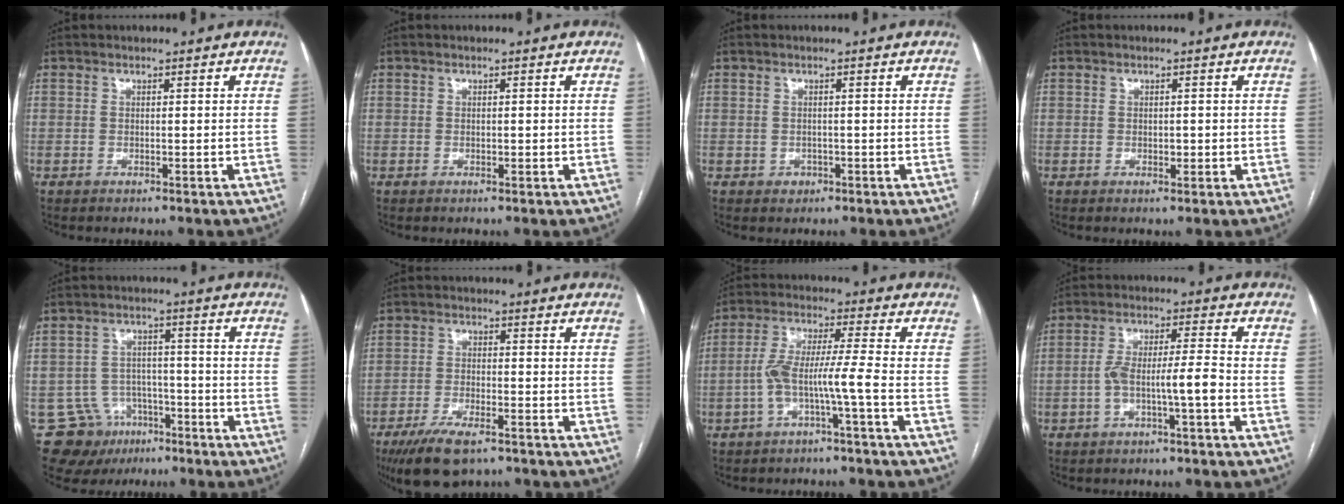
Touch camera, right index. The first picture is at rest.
{"total": 0.7, "force": [-0.1, 0.4, 0.5], "torque": [-0.007, -0.001, -0.001]}
{"total": 1.5, "force": [-0.6, 1.3, 0.3], "torque": [-0.001, 0.005, -0.005]}
{"total": 1.3, "force": [-0.2, 0.8, 1.0], "torque": [-0.011, 0.000, 0.000]}
{"total": 10.3, "force": [-6.3, 8.0, 1.7], "torque": [-0.030, 0.031, -0.090]}
{"total": 9.0, "force": [-6.4, 2.8, 5.6], "torque": [-0.103, -0.015, -0.109]}
{"total": 6.9, "force": [-2.6, -0.5, 6.4], "torque": [-0.128, 0.025, -0.048]}
{"total": 6.3, "force": [-2.3, 0.3, 5.9], "torque": [-0.112, 0.023, -0.037]}